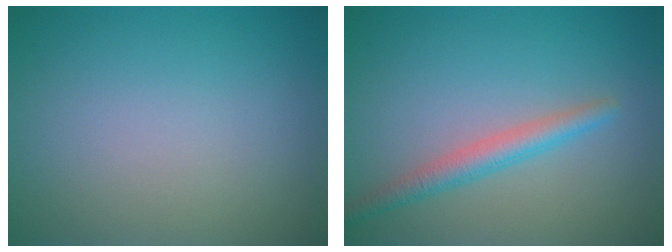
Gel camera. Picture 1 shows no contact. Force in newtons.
{"total": 2.5, "press": 2.5, "slide": 0.1}